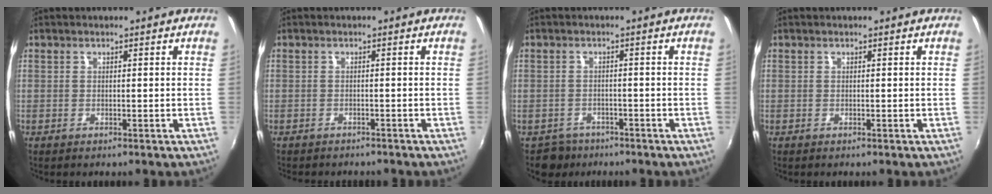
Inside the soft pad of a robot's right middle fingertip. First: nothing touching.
{"total": 3.0, "force": [-2.8, 0.9, 0.8], "torque": [-0.024, -0.015, -0.040]}
{"total": 3.5, "force": [-2.6, 2.4, -0.1], "torque": [-0.009, 0.004, -0.043]}
{"total": 0.0}